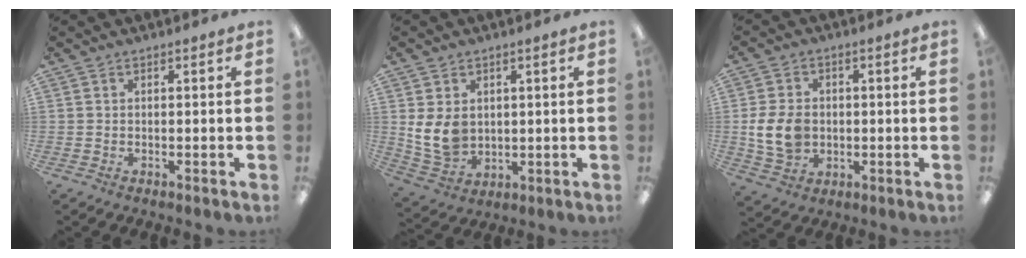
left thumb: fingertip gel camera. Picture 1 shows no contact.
{"total": 8.6, "force": [1.5, 6.6, 5.3], "torque": [-0.121, -0.006, 0.029]}
{"total": 9.6, "force": [-0.5, 7.3, 6.2], "torque": [-0.134, 0.009, -0.007]}